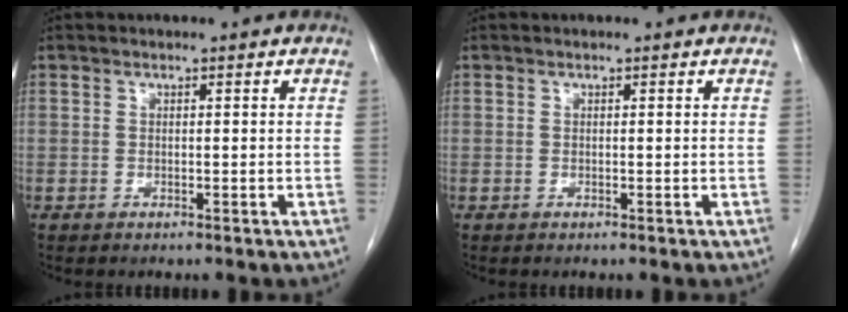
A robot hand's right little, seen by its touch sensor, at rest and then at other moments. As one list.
[{"total": 0.0}]